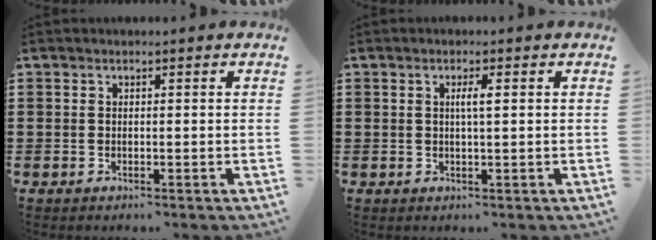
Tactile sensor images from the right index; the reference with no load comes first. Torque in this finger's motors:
{"motor_torque": [0.21, -0.18, 0.05, 0.05]}